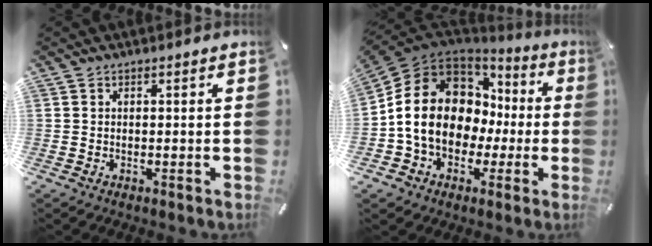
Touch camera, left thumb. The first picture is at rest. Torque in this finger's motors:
{"motor_torque": [1.17, 1.64, 2.77, 0.00, 0.61]}